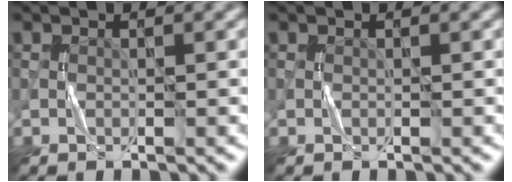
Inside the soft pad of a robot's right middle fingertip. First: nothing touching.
{"total": 0.0}